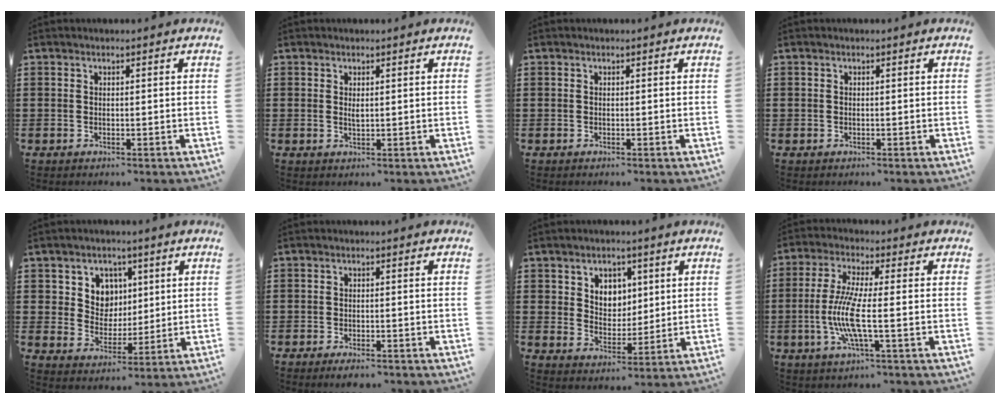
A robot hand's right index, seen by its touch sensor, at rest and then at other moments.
{"total": 1.2, "force": [0.4, 0.4, 1.1], "torque": [-0.023, 0.000, 0.008]}
{"total": 0.0}
{"total": 0.0}
{"total": 6.3, "force": [2.4, 5.5, 1.9], "torque": [-0.058, 0.013, 0.040]}
{"total": 1.6, "force": [-1.5, 0.1, 0.5], "torque": [-0.012, -0.003, -0.028]}
{"total": 4.7, "force": [2.1, 4.0, 1.2], "torque": [-0.036, 0.008, 0.035]}
{"total": 8.3, "force": [-1.7, 1.0, 8.1], "torque": [-0.181, -0.022, -0.042]}